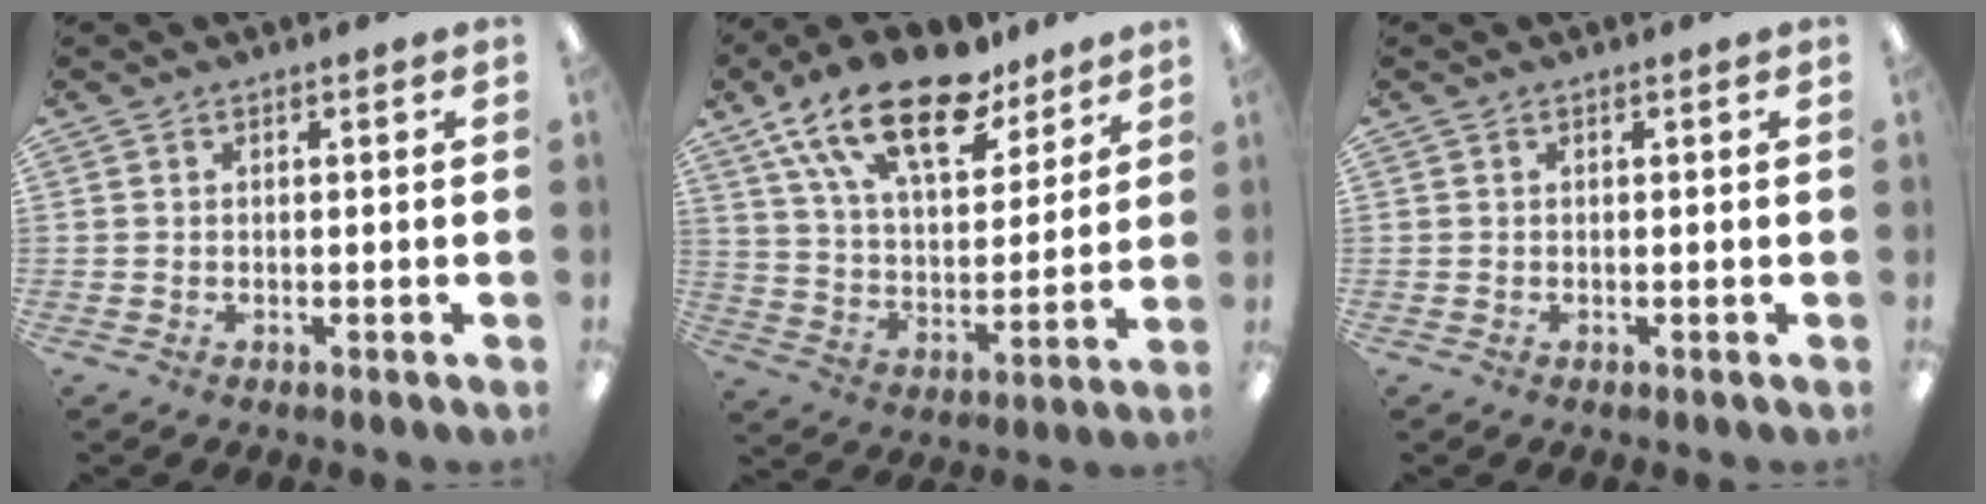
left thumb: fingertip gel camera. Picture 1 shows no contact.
{"total": 21.6, "force": [14.8, 9.2, 12.7], "torque": [-0.222, -0.078, 0.261]}
{"total": 0.0}